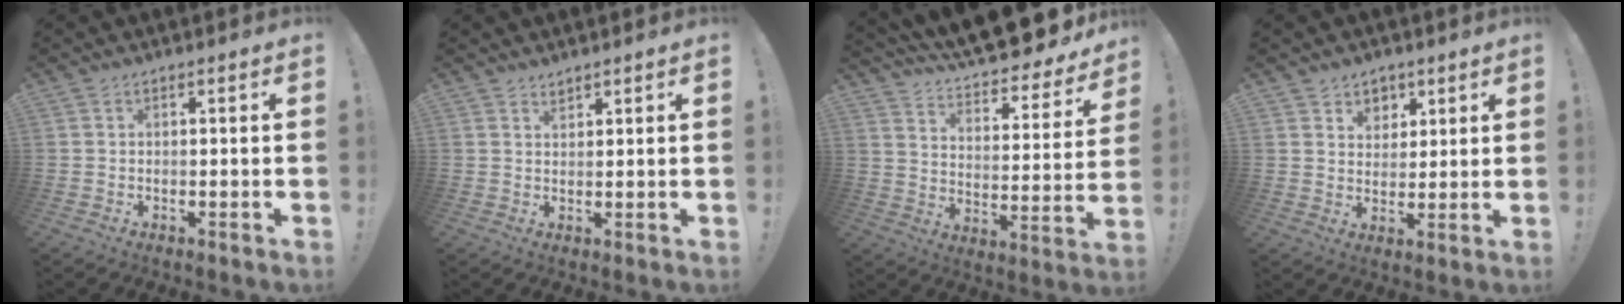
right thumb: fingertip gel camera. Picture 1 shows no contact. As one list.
[{"total": 1.5, "force": [1.4, 0.5, 0.3], "torque": [0.008, -0.013, 0.024]}, {"total": 11.0, "force": [9.6, 2.5, 4.6], "torque": [-0.072, -0.096, 0.161]}, {"total": 6.8, "force": [3.5, 5.8, 0.6], "torque": [0.001, -0.034, 0.067]}]